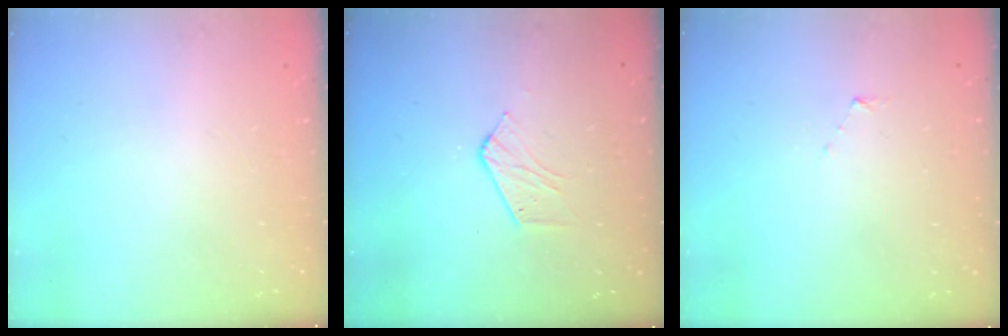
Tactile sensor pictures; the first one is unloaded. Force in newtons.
{"total": 3.6, "press": 3.5, "slide": 0.2}
{"total": 2.9, "press": 2.8, "slide": 0.3}